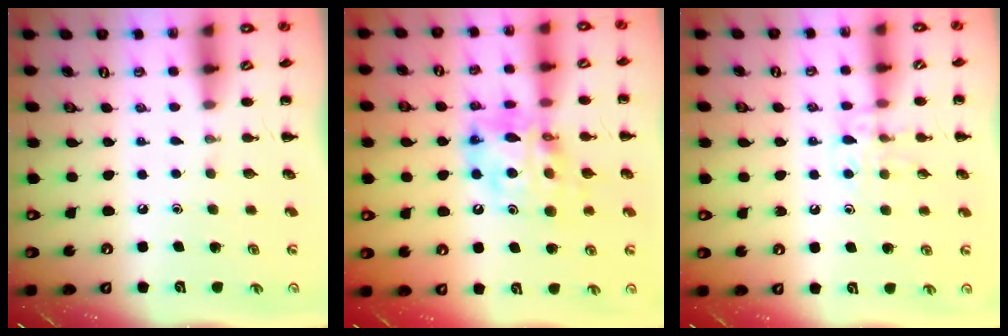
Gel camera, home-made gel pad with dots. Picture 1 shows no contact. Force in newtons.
{"total": 13.1, "press": 12.5, "slide": 3.9}
{"total": 9.2, "press": 9.1, "slide": 1.4}